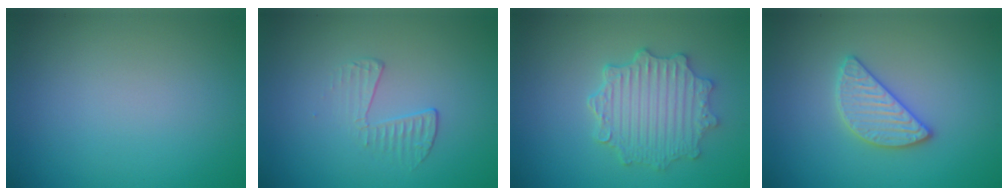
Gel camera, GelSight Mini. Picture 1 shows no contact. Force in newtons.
{"total": 1.8, "press": 0.5, "slide": 1.7}
{"total": 4.9, "press": 4.0, "slide": 2.9}
{"total": 2.8, "press": 2.7, "slide": 0.5}